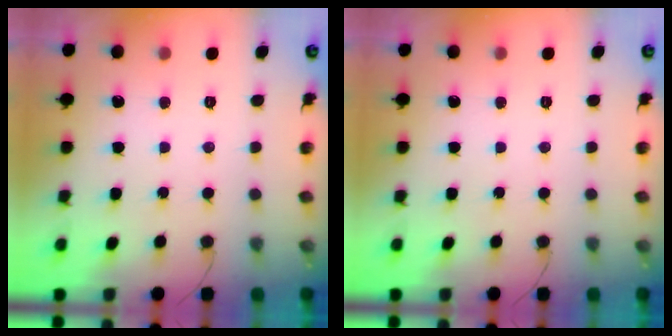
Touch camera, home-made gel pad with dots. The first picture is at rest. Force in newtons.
{"total": 0.0}